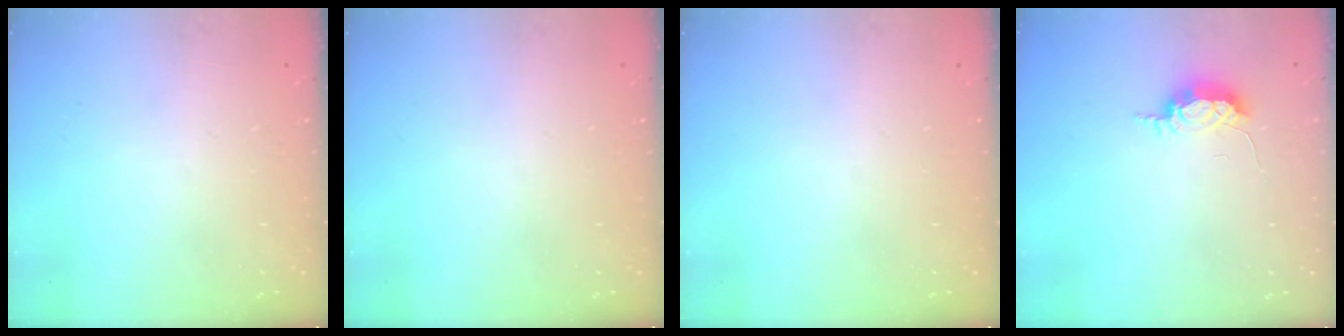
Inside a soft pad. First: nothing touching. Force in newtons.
{"total": 0.0}
{"total": 0.0}
{"total": 5.8, "press": 5.7, "slide": 0.9}